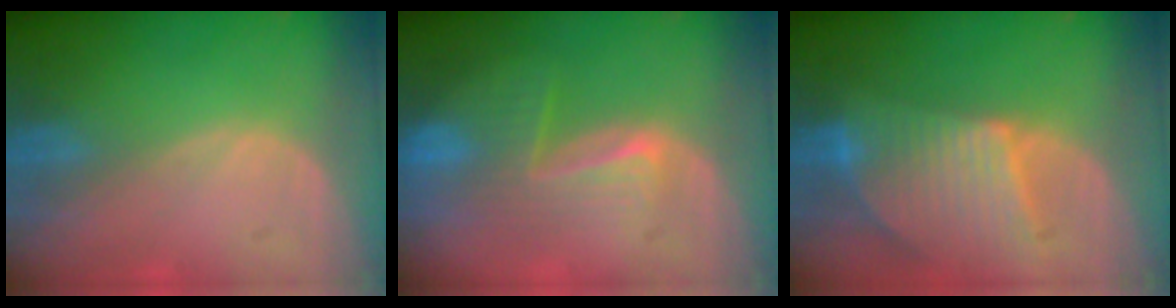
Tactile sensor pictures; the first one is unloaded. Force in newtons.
{"total": 8.1, "press": 7.0, "slide": 4.1}
{"total": 9.4, "press": 8.2, "slide": 4.7}